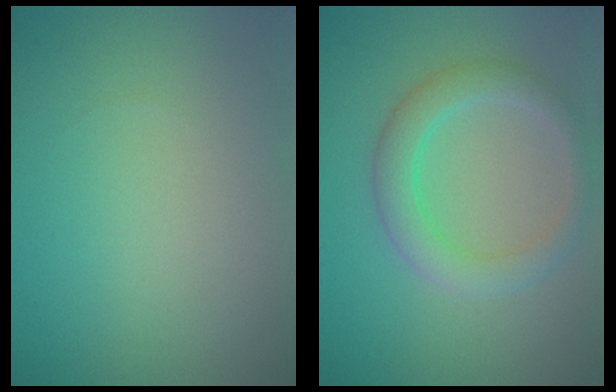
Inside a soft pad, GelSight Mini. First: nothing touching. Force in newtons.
{"total": 3.5, "press": 3.5, "slide": 0.2}